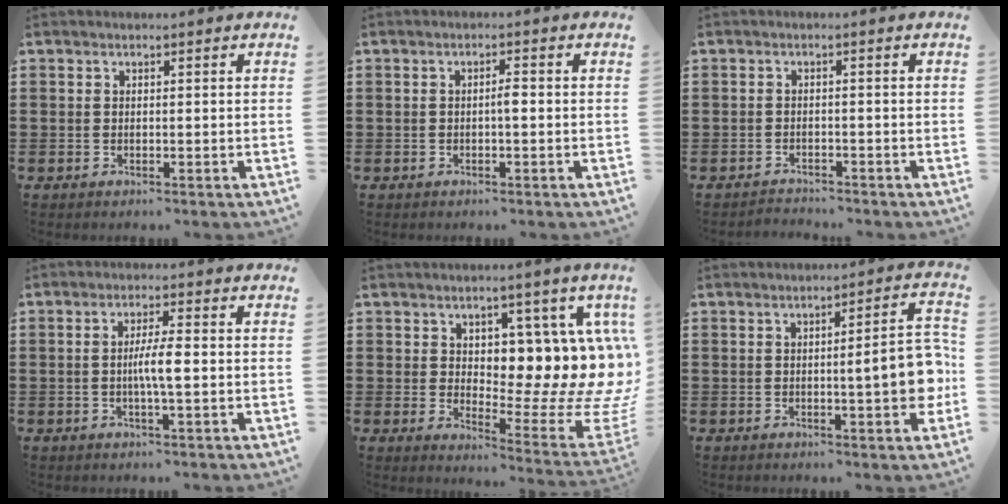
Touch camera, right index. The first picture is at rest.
{"total": 1.5, "force": [-0.3, 0.3, 1.4], "torque": [-0.028, 0.001, -0.006]}
{"total": 1.7, "force": [-1.6, 0.2, -0.2], "torque": [-0.003, 0.004, -0.039]}
{"total": 4.3, "force": [-0.5, 0.4, 4.2], "torque": [-0.081, -0.004, -0.014]}
{"total": 9.3, "force": [2.6, 5.2, 7.3], "torque": [-0.077, -0.059, 0.046]}
{"total": 8.0, "force": [-0.5, 1.3, 7.8], "torque": [-0.109, -0.010, -0.014]}